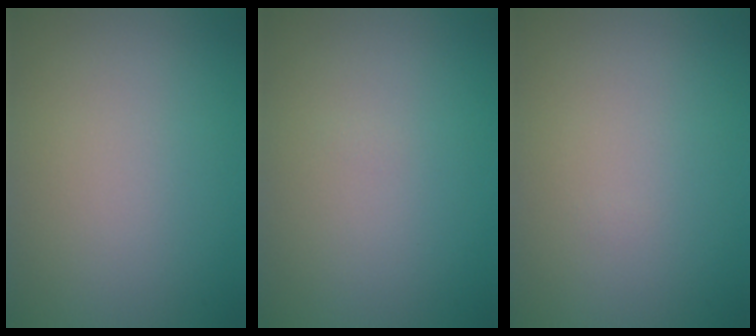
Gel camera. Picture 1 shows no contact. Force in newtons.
{"total": 0.0}
{"total": 0.0}